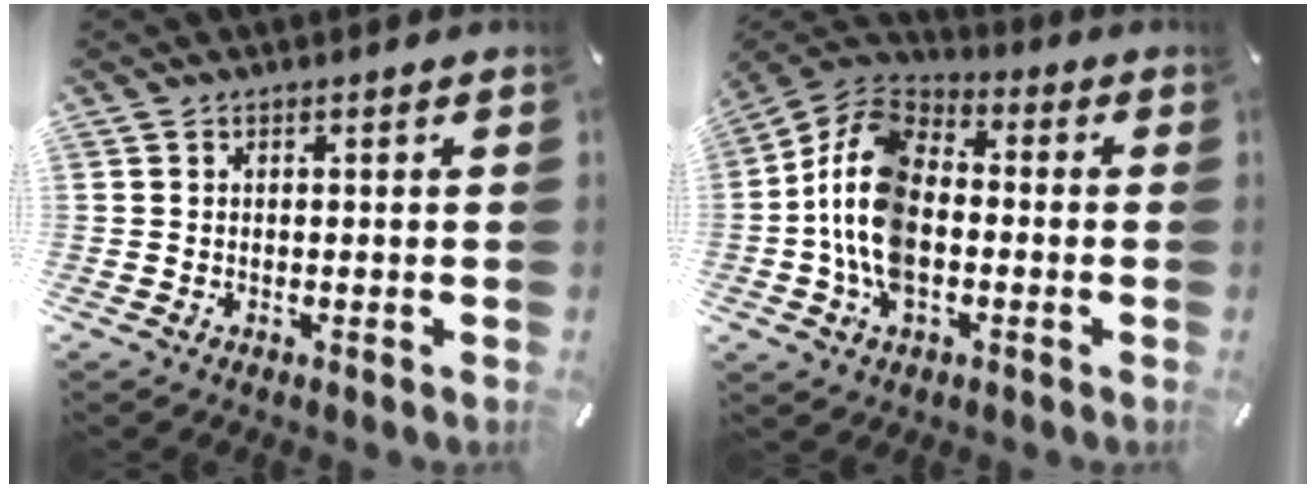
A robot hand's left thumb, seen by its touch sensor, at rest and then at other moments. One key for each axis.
{"total": 15.2, "fx": -2.9, "fy": 10.2, "fz": 10.9, "tx": -0.251, "ty": 0.012, "tz": -0.056}